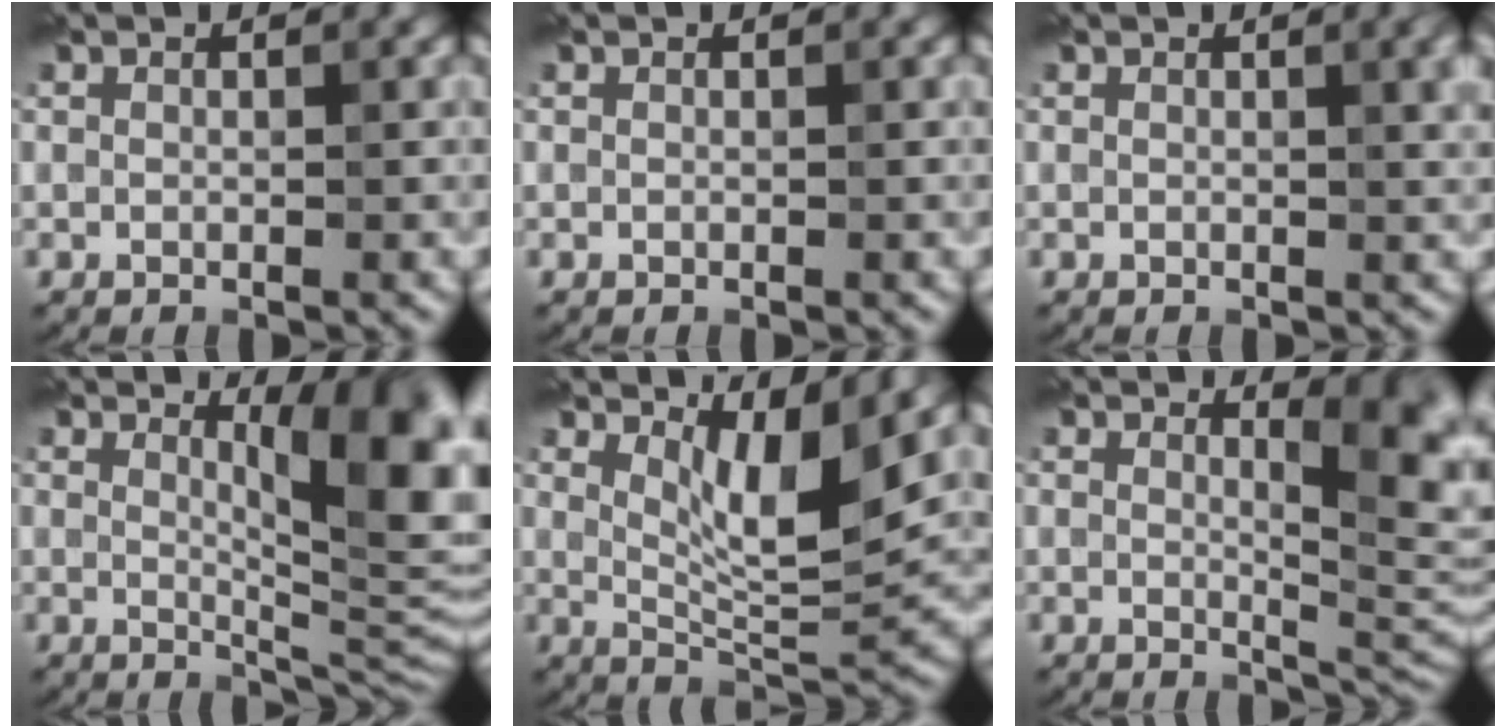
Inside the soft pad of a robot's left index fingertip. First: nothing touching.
{"total": 0.0}
{"total": 3.7, "force": [1.3, 1.4, 3.2], "torque": [-0.036, 0.003, 0.021]}
{"total": 8.7, "force": [2.8, 2.6, 7.8], "torque": [-0.100, -0.007, 0.051]}
{"total": 6.2, "force": [2.9, 1.6, 5.2], "torque": [-0.084, -0.015, 0.051]}
{"total": 6.0, "force": [1.9, 2.0, 5.3], "torque": [-0.060, -0.008, 0.029]}